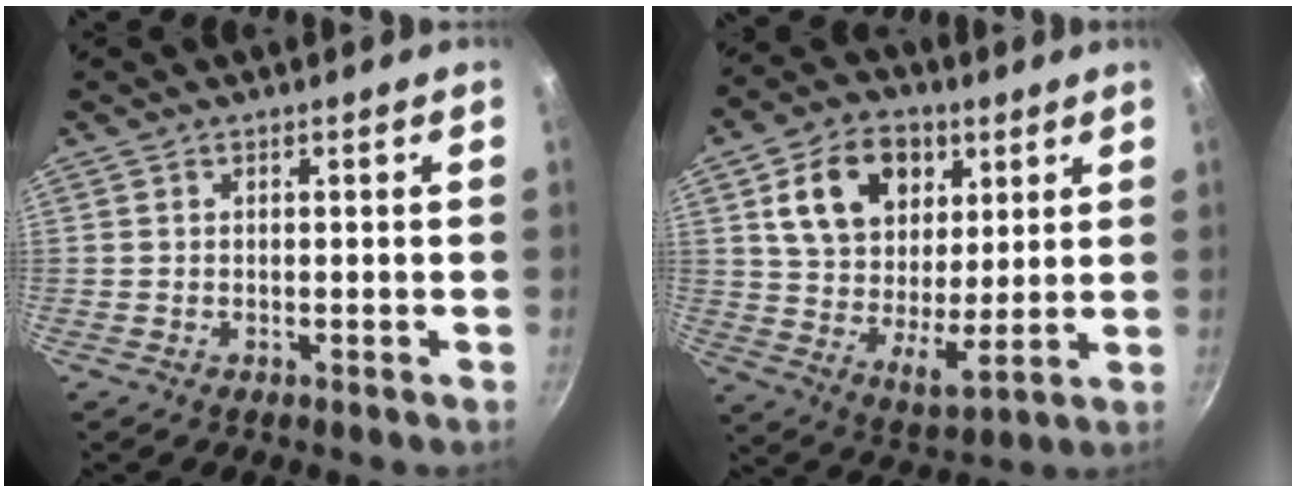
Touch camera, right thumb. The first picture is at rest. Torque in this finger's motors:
{"motor_torque": [-0.19, 0.58, 0.53, -0.31, 0.24]}